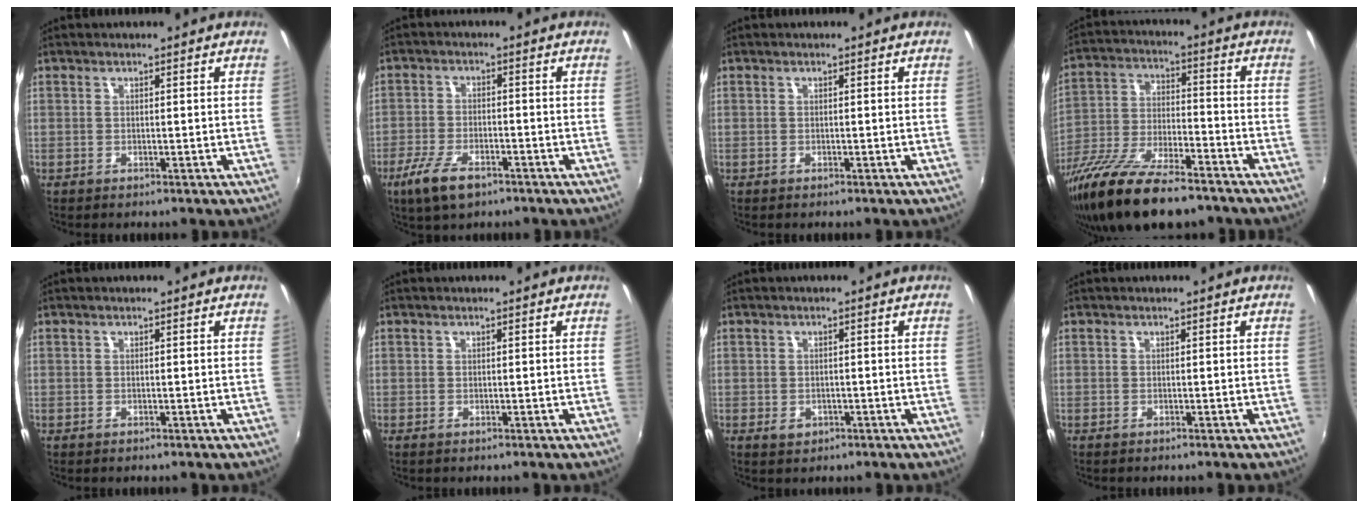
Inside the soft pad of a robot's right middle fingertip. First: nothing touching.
{"total": 7.6, "force": [-5.0, 2.9, 5.0], "torque": [-0.125, -0.018, -0.093]}
{"total": 0.0}
{"total": 20.1, "force": [-14.6, 6.0, 12.4], "torque": [-0.246, -0.047, -0.253]}
{"total": 0.0}
{"total": 0.0}
{"total": 1.7, "force": [-0.7, 1.4, 0.7], "torque": [-0.012, -0.003, -0.009]}
{"total": 0.0}